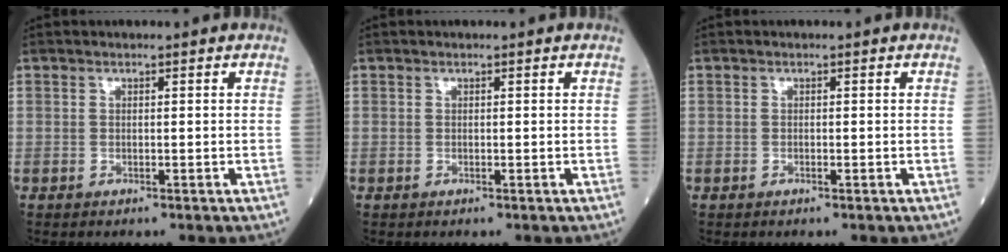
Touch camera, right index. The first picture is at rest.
{"total": 0.0}
{"total": 0.0}